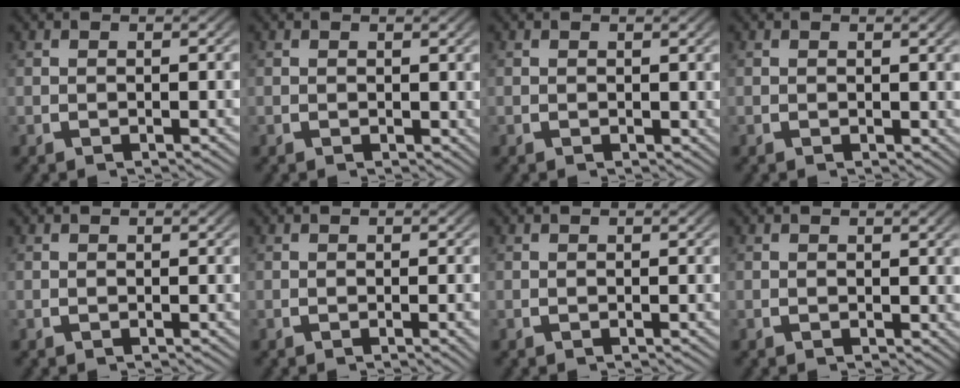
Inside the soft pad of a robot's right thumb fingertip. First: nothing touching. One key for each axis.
{"total": 0.0}
{"total": 0.0}
{"total": 0.0}
{"total": 0.0}
{"total": 0.9, "fx": -0.2, "fy": 0.0, "fz": 0.8, "tx": -0.012, "ty": 0.002, "tz": -0.002}
{"total": 0.0}
{"total": 0.0}